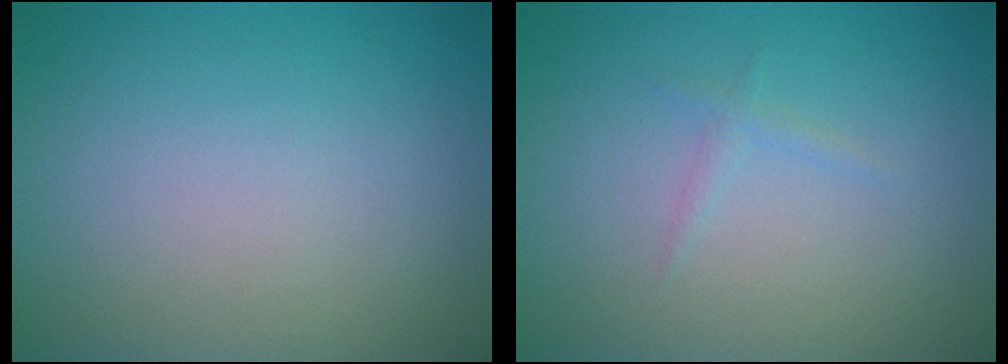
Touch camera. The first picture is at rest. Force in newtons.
{"total": 0.8, "press": 0.8, "slide": 0.0}